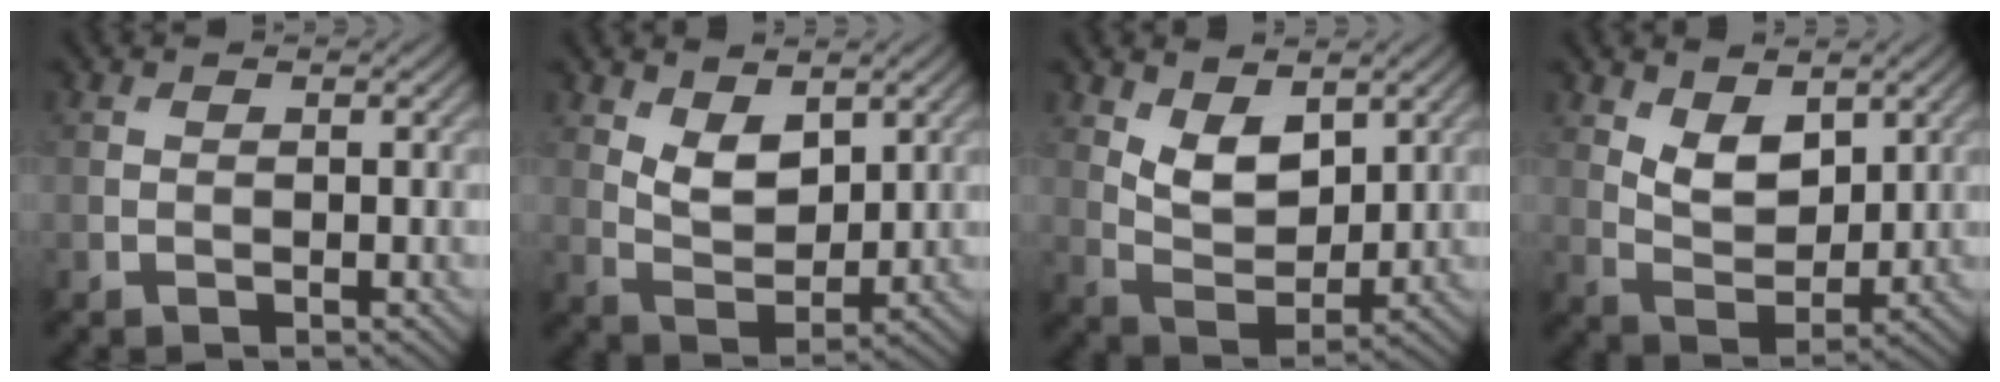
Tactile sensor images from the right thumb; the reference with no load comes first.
{"total": 5.1, "force": [2.7, 2.7, 3.3], "torque": [-0.071, -0.012, 0.051]}
{"total": 6.1, "force": [3.2, 3.3, 4.0], "torque": [-0.084, -0.016, 0.057]}
{"total": 5.5, "force": [2.9, 3.0, 3.5], "torque": [-0.076, -0.014, 0.053]}